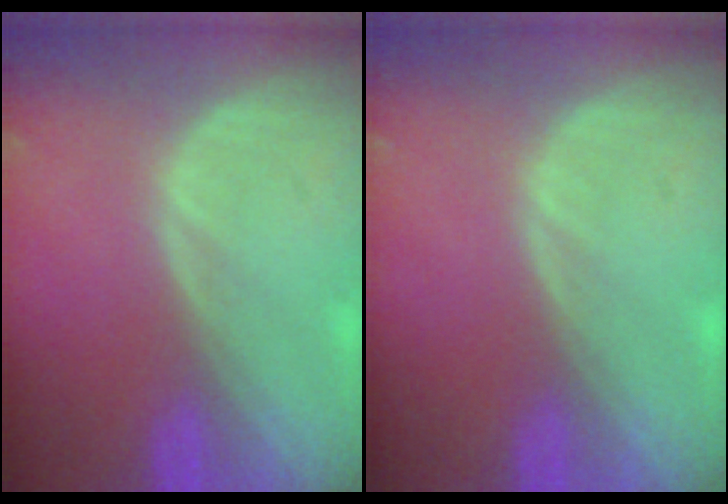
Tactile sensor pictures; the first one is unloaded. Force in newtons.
{"total": 0.0}